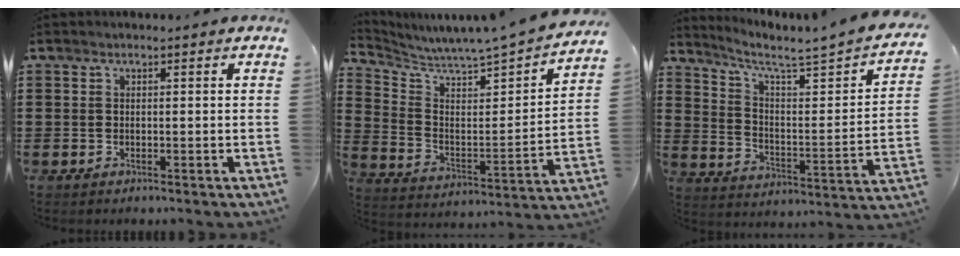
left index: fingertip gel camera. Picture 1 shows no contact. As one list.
[{"total": 4.0, "force": [3.9, -0.6, 0.7], "torque": [-0.039, -0.056, 0.056]}, {"total": 4.1, "force": [3.2, 0.1, 2.5], "torque": [-0.071, -0.036, 0.042]}]